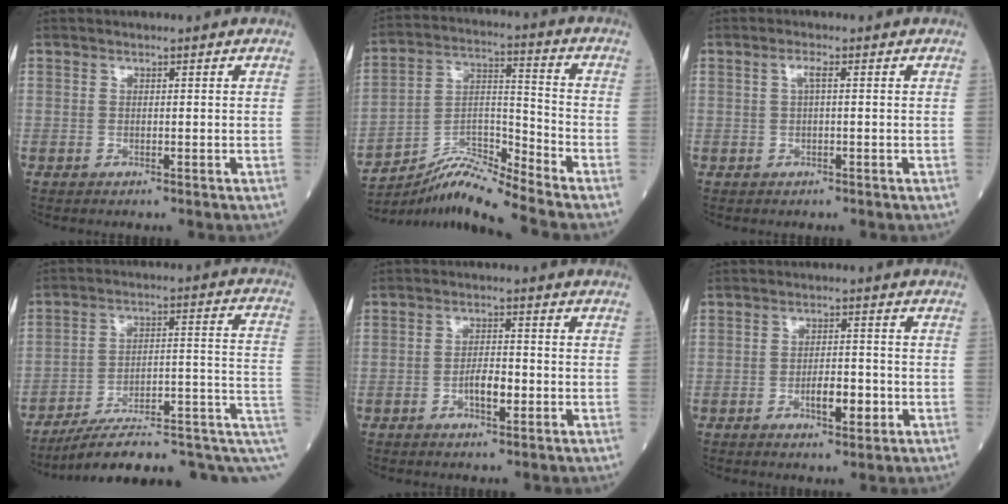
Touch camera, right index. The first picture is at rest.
{"total": 9.8, "force": [-9.1, -1.4, 3.2], "torque": [-0.071, 0.017, -0.166]}
{"total": 1.4, "force": [0.3, 0.2, 1.4], "torque": [-0.028, 0.004, 0.003]}
{"total": 19.6, "force": [-8.5, 5.8, 16.7], "torque": [-0.185, 0.067, -0.107]}
{"total": 3.8, "force": [-1.3, 1.2, 3.3], "torque": [-0.055, 0.004, -0.021]}
{"total": 4.6, "force": [-1.5, 1.6, 4.1], "torque": [-0.063, 0.001, -0.021]}